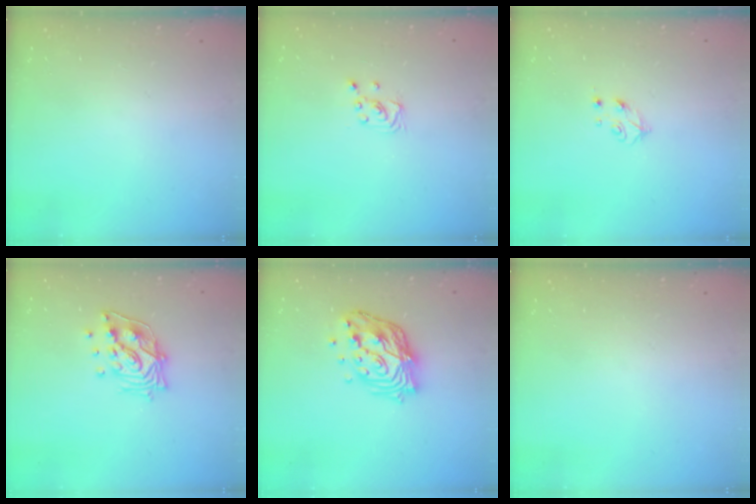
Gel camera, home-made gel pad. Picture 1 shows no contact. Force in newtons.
{"total": 2.3, "press": 2.3, "slide": 0.2}
{"total": 4.2, "press": 4.1, "slide": 0.6}
{"total": 14.1, "press": 14.0, "slide": 1.8}
{"total": 14.8, "press": 14.7, "slide": 1.5}
{"total": 0.0}